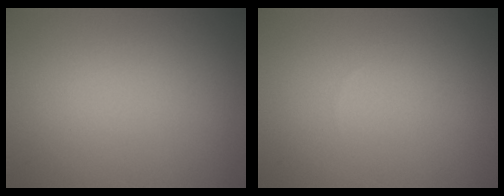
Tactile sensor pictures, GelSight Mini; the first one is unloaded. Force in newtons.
{"total": 0.0}